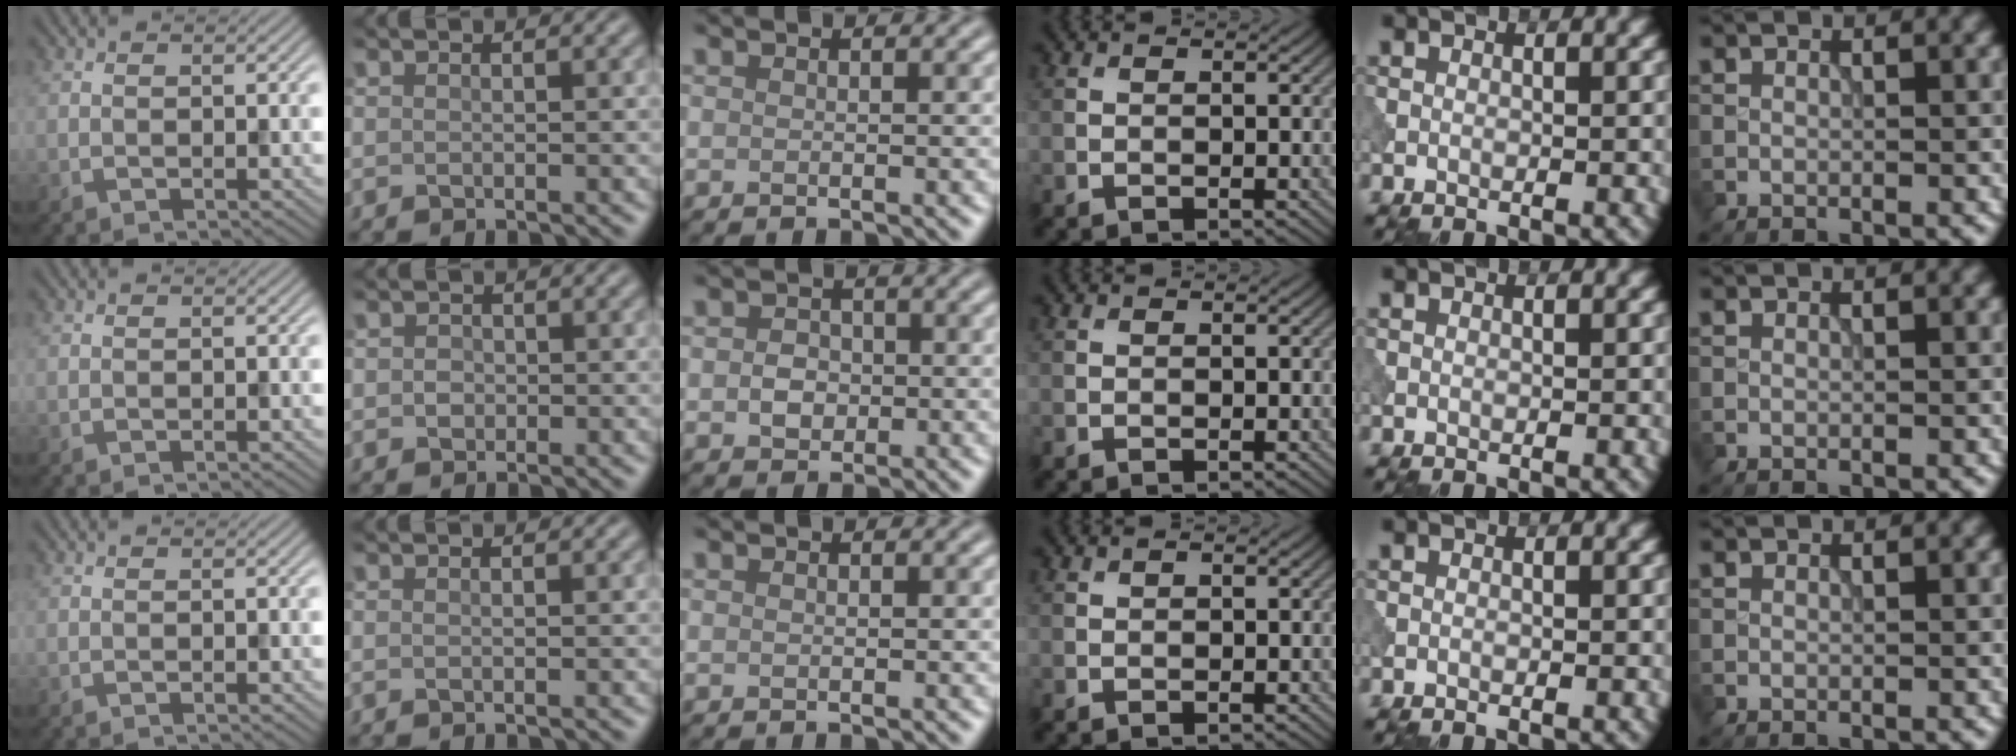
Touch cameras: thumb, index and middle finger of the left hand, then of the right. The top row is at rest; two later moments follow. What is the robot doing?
{"motion": "extract", "object": "peg toy"}